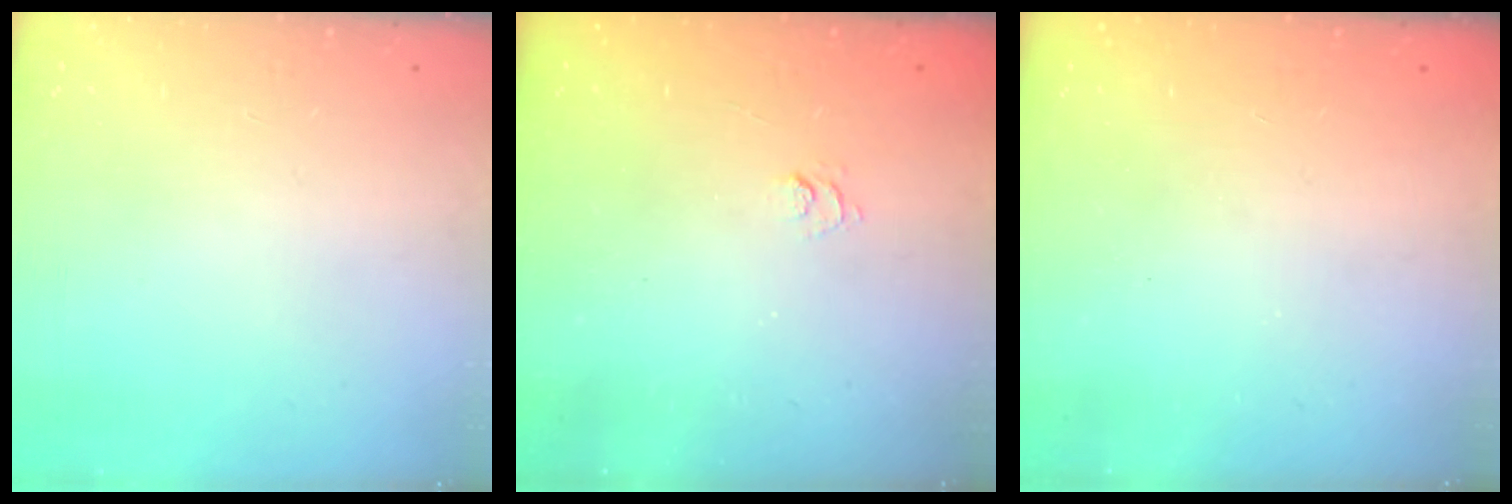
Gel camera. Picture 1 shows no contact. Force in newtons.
{"total": 1.9, "press": 1.5, "slide": 1.3}
{"total": 2.3, "press": 2.1, "slide": 0.8}